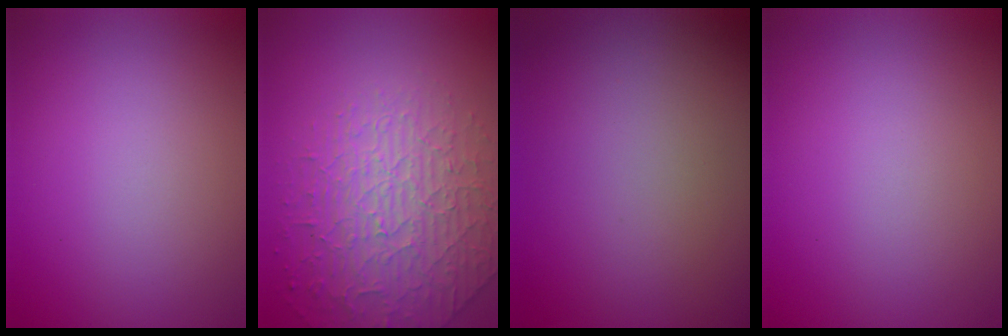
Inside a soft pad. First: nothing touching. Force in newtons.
{"total": 4.4, "press": 4.3, "slide": 1.0}
{"total": 0.0}
{"total": 0.0}